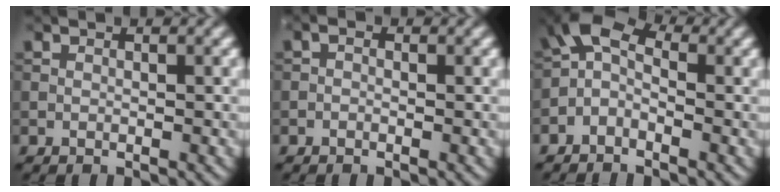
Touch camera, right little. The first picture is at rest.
{"total": 0.7, "force": [-0.6, 0.3, 0.2], "torque": [-0.004, -0.003, -0.015]}
{"total": 3.9, "force": [-0.9, 2.4, 2.9], "torque": [-0.056, 0.013, -0.036]}